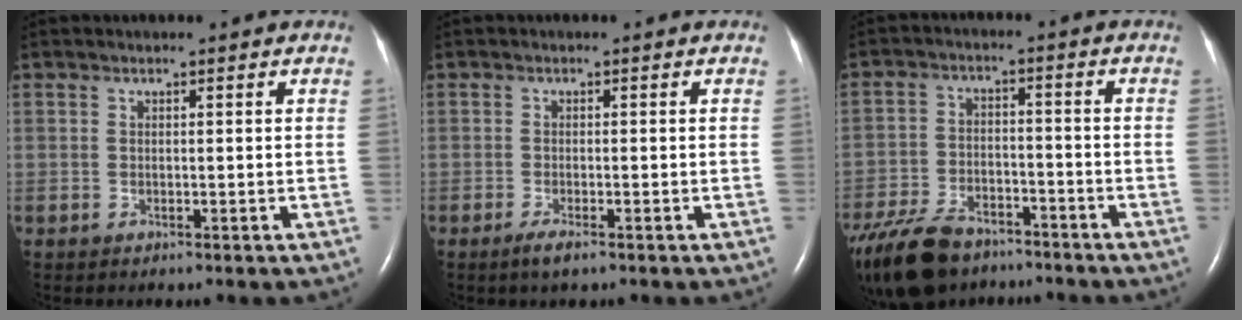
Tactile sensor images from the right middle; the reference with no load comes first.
{"total": 2.0, "force": [-1.4, 0.3, 1.5], "torque": [-0.035, -0.005, -0.026]}
{"total": 15.7, "force": [-11.8, 7.4, 7.3], "torque": [-0.186, -0.015, -0.196]}